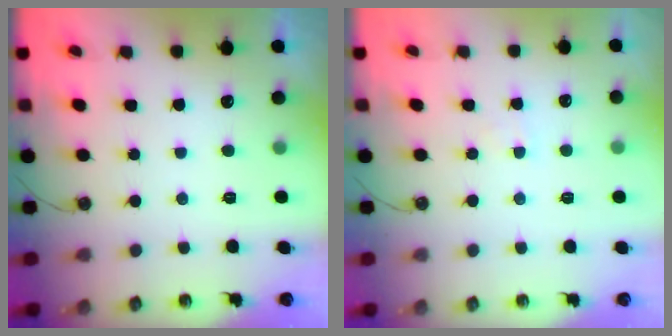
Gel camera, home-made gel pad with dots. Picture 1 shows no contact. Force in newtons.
{"total": 3.4, "press": 3.4, "slide": 0.3}